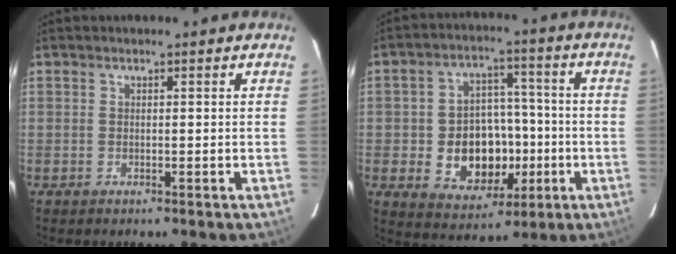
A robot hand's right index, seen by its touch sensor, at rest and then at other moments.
{"total": 13.3, "force": [-3.1, 10.2, 7.8], "torque": [-0.169, 0.015, -0.028]}